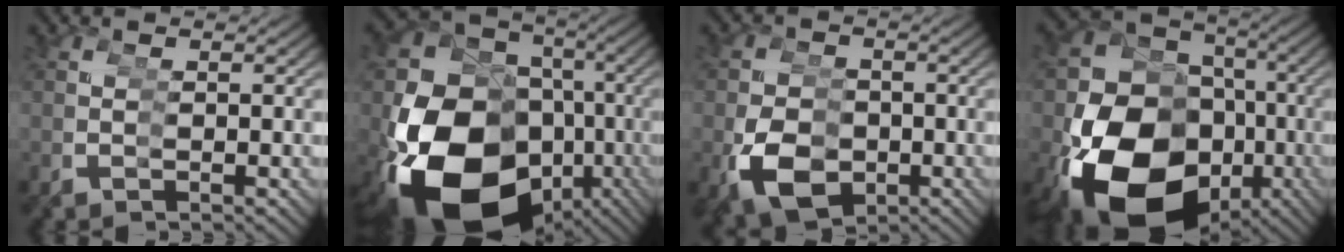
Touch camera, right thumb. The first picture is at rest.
{"total": 23.0, "force": [-5.4, 15.5, 16.1], "torque": [-0.314, -0.068, -0.049]}
{"total": 6.7, "force": [-2.3, 5.3, 3.4], "torque": [-0.074, -0.034, -0.012]}
{"total": 19.5, "force": [-4.5, 13.1, 13.7], "torque": [-0.254, -0.054, -0.040]}